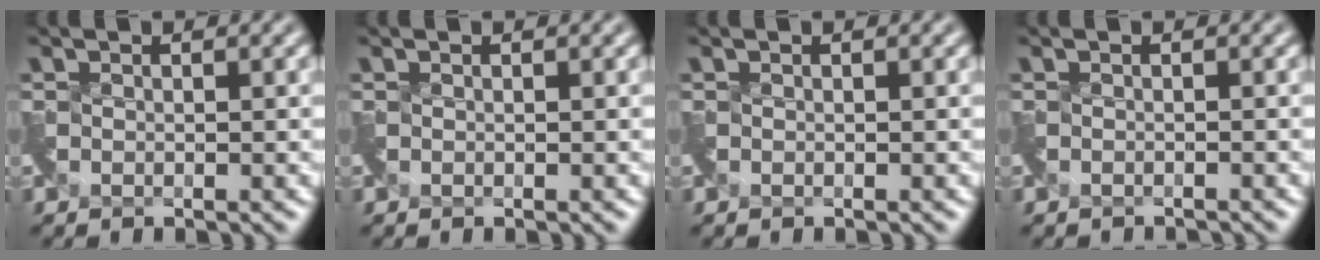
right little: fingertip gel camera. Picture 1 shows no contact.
{"total": 0.0}
{"total": 0.0}
{"total": 1.5, "force": [-1.4, 0.3, 0.3], "torque": [-0.006, -0.020, -0.027]}